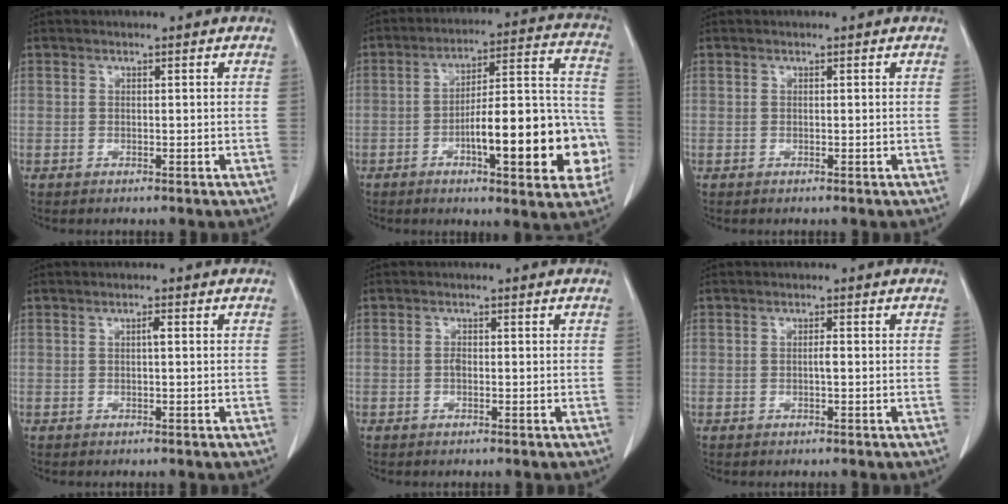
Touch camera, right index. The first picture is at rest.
{"total": 19.2, "force": [-5.9, 4.4, 17.7], "torque": [-0.207, 0.036, -0.074]}
{"total": 0.0}
{"total": 0.8, "force": [0.1, 0.1, 0.8], "torque": [-0.014, 0.001, 0.001]}
{"total": 0.9, "force": [-0.2, 0.4, 0.7], "torque": [-0.014, 0.002, -0.006]}
{"total": 0.9, "force": [-0.1, 0.1, 0.9], "torque": [-0.017, 0.001, -0.002]}